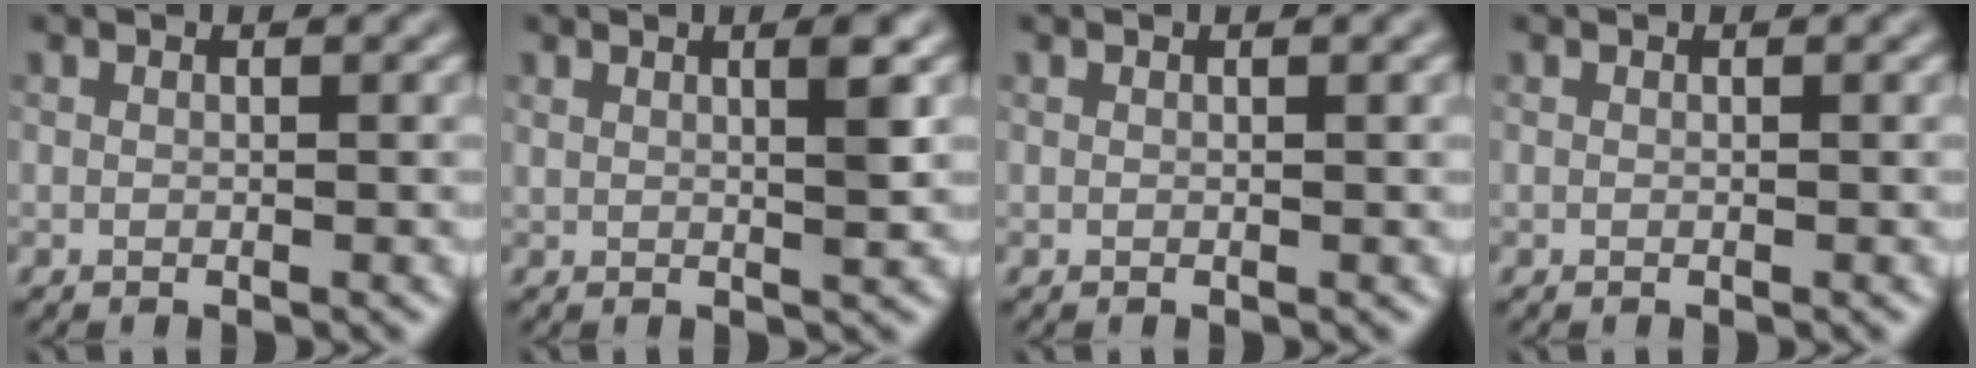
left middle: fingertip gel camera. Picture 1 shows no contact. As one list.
[{"total": 2.2, "force": [0.6, 0.5, 2.1], "torque": [-0.018, 0.008, 0.002]}, {"total": 1.2, "force": [0.6, 0.5, 0.9], "torque": [-0.005, 0.005, 0.000]}, {"total": 0.0}]